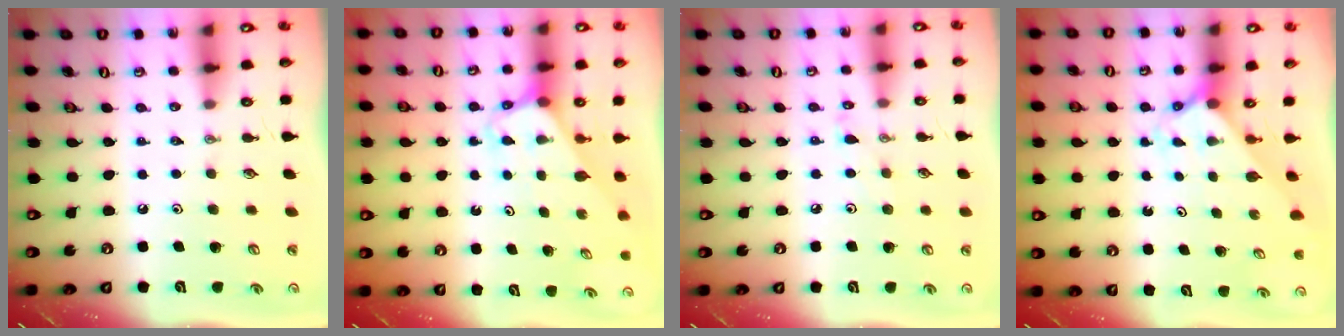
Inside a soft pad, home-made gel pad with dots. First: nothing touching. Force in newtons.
{"total": 3.1, "press": 3.1, "slide": 0.2}
{"total": 4.9, "press": 4.9, "slide": 0.5}
{"total": 2.0, "press": 2.0, "slide": 0.2}